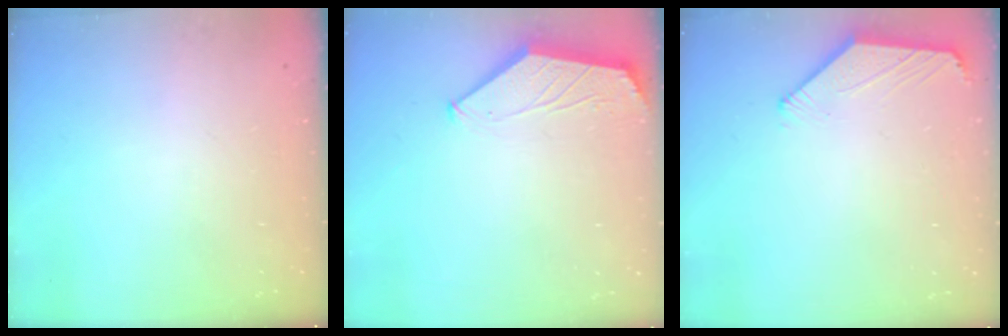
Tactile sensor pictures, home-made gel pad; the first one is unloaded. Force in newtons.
{"total": 1.7, "press": 1.6, "slide": 0.4}
{"total": 0.8, "press": 0.8, "slide": 0.2}